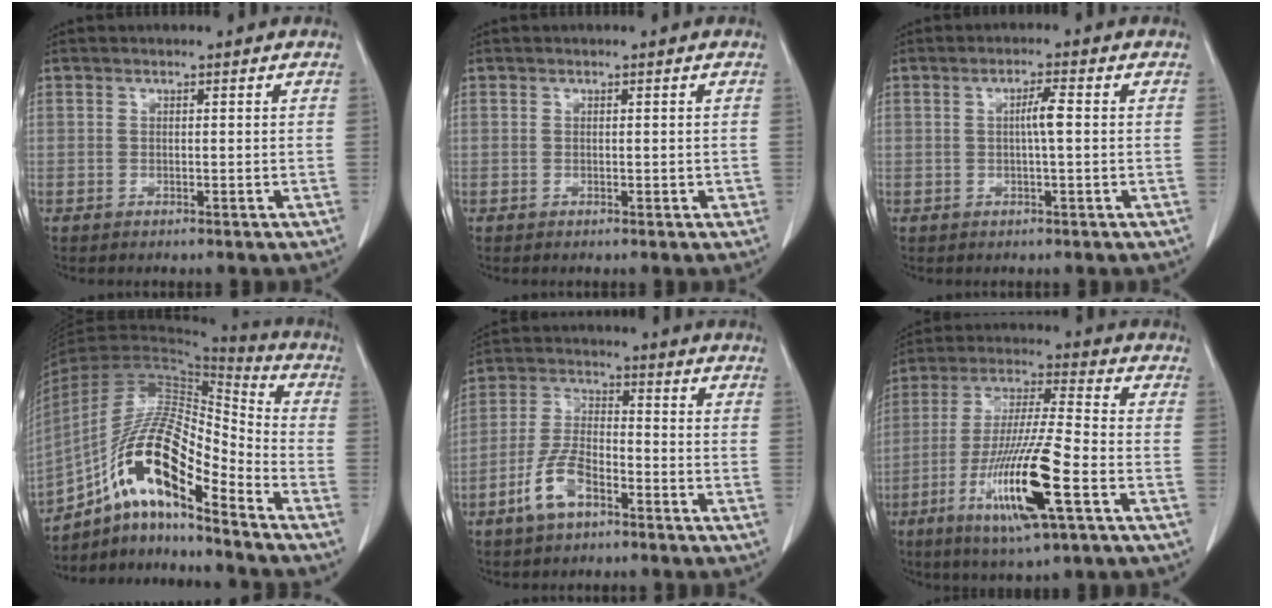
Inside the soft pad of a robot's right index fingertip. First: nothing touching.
{"total": 0.7, "force": [0.0, 0.4, 0.6], "torque": [-0.007, 0.001, 0.001]}
{"total": 2.8, "force": [0.1, 0.0, 2.8], "torque": [-0.050, 0.001, 0.002]}
{"total": 16.5, "force": [-9.6, 3.6, 12.9], "torque": [-0.245, 0.024, -0.167]}
{"total": 7.9, "force": [-4.5, 3.1, 5.7], "torque": [-0.129, 0.004, -0.088]}
{"total": 16.4, "force": [-6.2, 1.0, 15.1], "torque": [-0.298, -0.023, -0.110]}